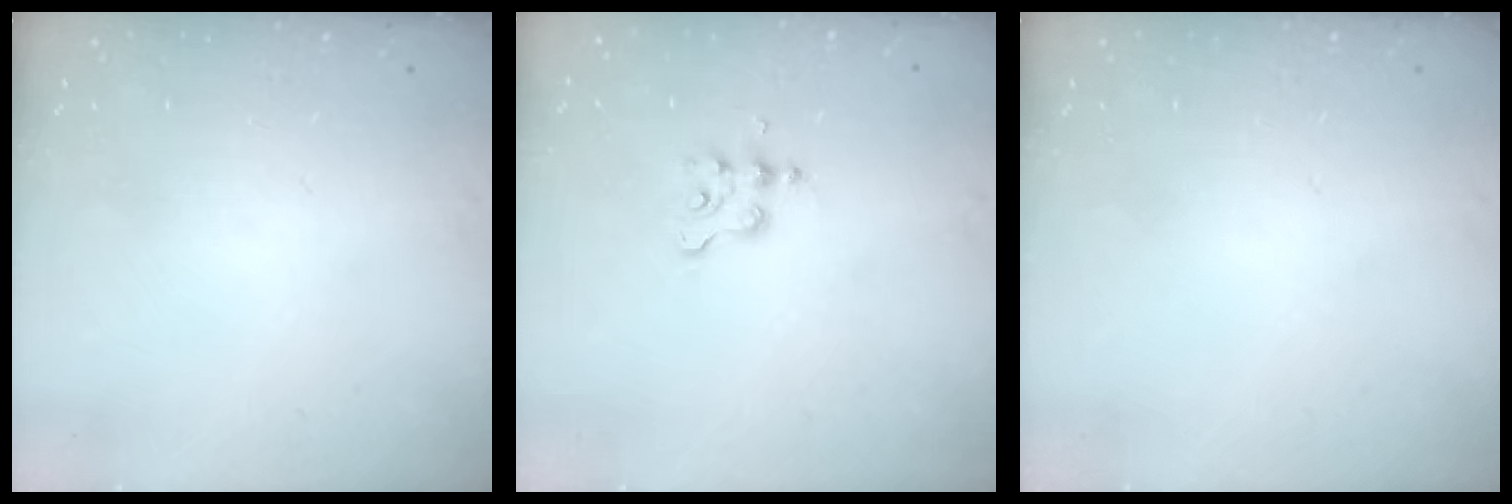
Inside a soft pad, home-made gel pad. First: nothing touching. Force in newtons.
{"total": 3.1, "press": 3.1, "slide": 0.4}
{"total": 0.0}